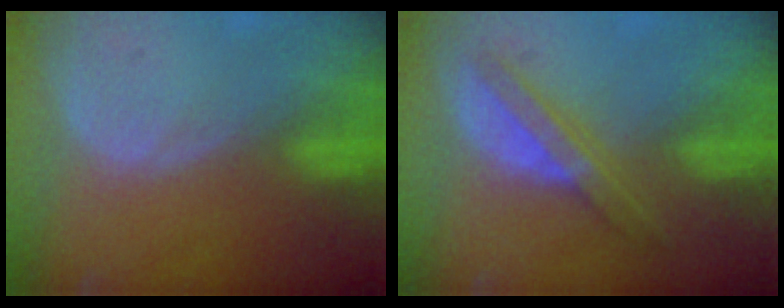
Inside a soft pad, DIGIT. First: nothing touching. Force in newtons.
{"total": 6.4, "press": 5.6, "slide": 3.2}